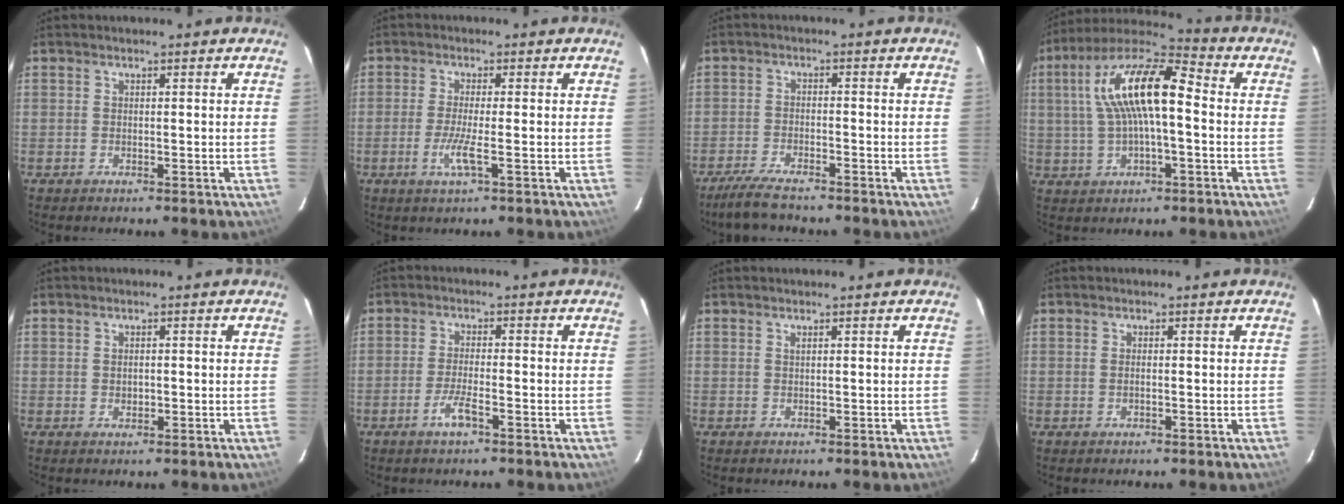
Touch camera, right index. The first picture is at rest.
{"total": 4.2, "force": [-1.5, -0.2, 3.9], "torque": [-0.085, -0.007, -0.034]}
{"total": 6.9, "force": [-5.9, 1.2, 3.3], "torque": [-0.088, -0.017, -0.109]}
{"total": 15.3, "force": [1.3, 4.9, 14.5], "torque": [-0.275, 0.027, 0.015]}
{"total": 1.4, "force": [-0.1, 1.0, 0.9], "torque": [-0.015, 0.003, -0.001]}
{"total": 4.0, "force": [-2.4, 0.5, 3.2], "torque": [-0.072, -0.003, -0.047]}
{"total": 0.0}
{"total": 0.7, "force": [-0.1, 0.2, 0.7], "torque": [-0.016, 0.002, -0.004]}